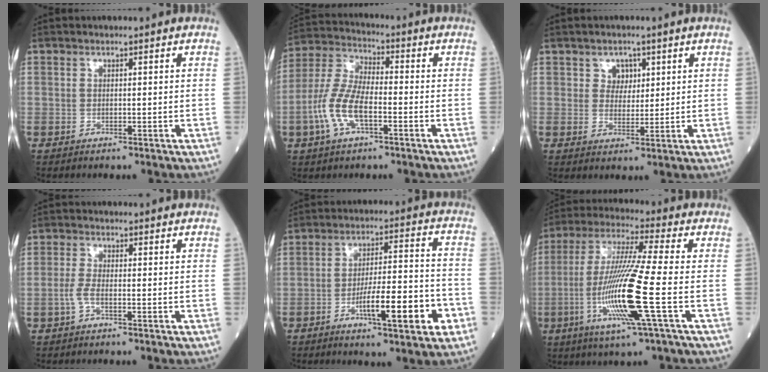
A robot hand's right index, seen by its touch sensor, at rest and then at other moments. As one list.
[{"total": 9.8, "force": [-3.1, 3.8, 8.5], "torque": [-0.197, 0.008, -0.063]}, {"total": 3.0, "force": [1.5, 2.4, 1.0], "torque": [-0.010, 0.002, 0.024]}, {"total": 2.4, "force": [-0.8, 0.7, 2.2], "torque": [-0.054, -0.001, -0.019]}, {"total": 12.1, "force": [-5.0, 1.5, 11.0], "torque": [-0.178, 0.006, -0.072]}, {"total": 15.1, "force": [-3.8, -1.0, 14.5], "torque": [-0.301, -0.017, -0.080]}]